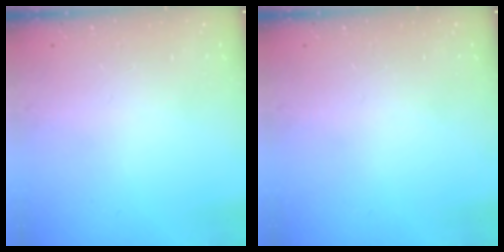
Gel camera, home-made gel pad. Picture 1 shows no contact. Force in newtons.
{"total": 0.0}